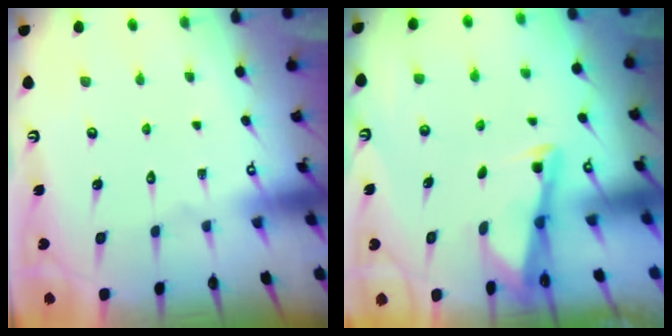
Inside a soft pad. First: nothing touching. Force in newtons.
{"total": 2.6, "press": 2.6, "slide": 0.1}